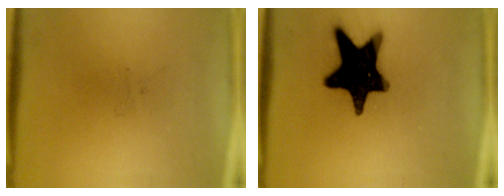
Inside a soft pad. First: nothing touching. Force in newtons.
{"total": 18.6}